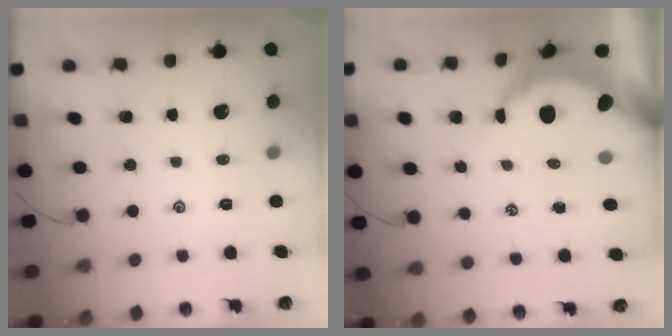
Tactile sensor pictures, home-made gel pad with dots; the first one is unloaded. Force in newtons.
{"total": 8.5, "press": 8.5, "slide": 0.7}